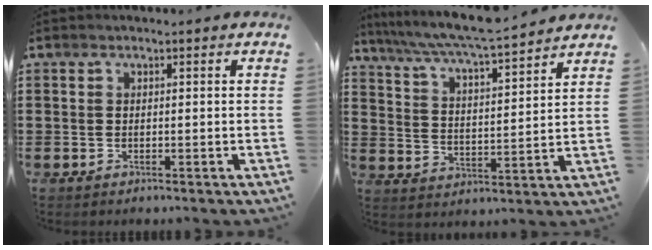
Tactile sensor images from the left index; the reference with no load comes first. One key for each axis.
{"total": 6.6, "fx": 6.0, "fy": -0.3, "fz": 2.7, "tx": -0.077, "ty": -0.036, "tz": 0.099}